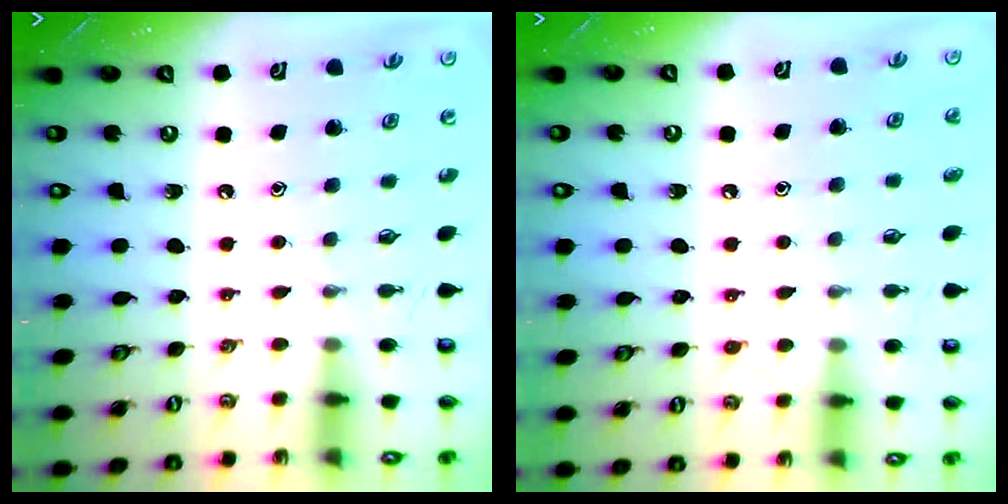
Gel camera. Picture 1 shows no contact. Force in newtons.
{"total": 4.6, "press": 4.5, "slide": 0.5}